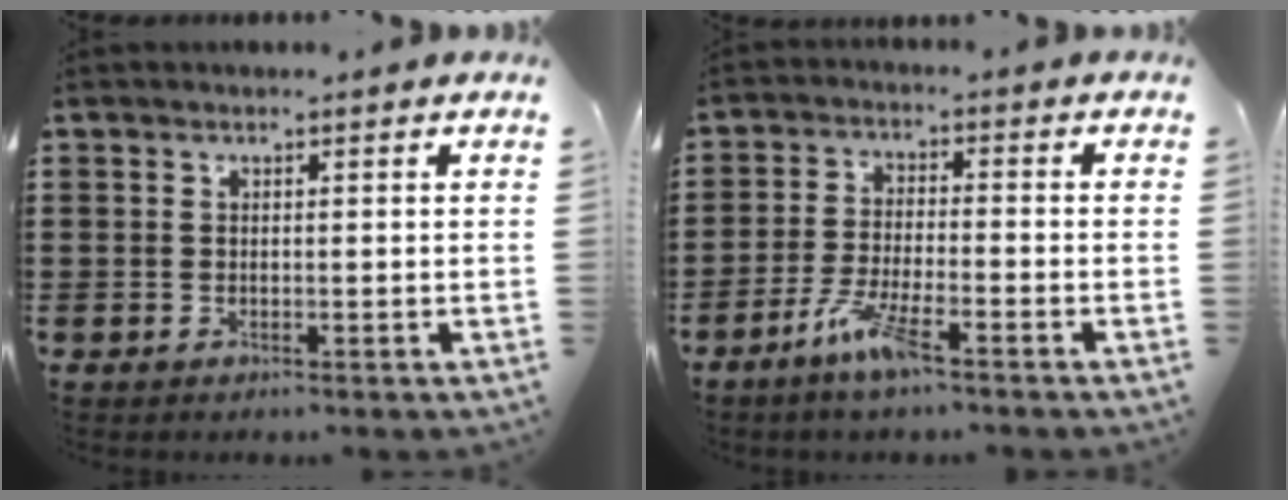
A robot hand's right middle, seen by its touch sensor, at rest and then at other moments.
{"total": 6.3, "force": [-4.1, 1.0, 4.7], "torque": [-0.107, -0.008, -0.079]}